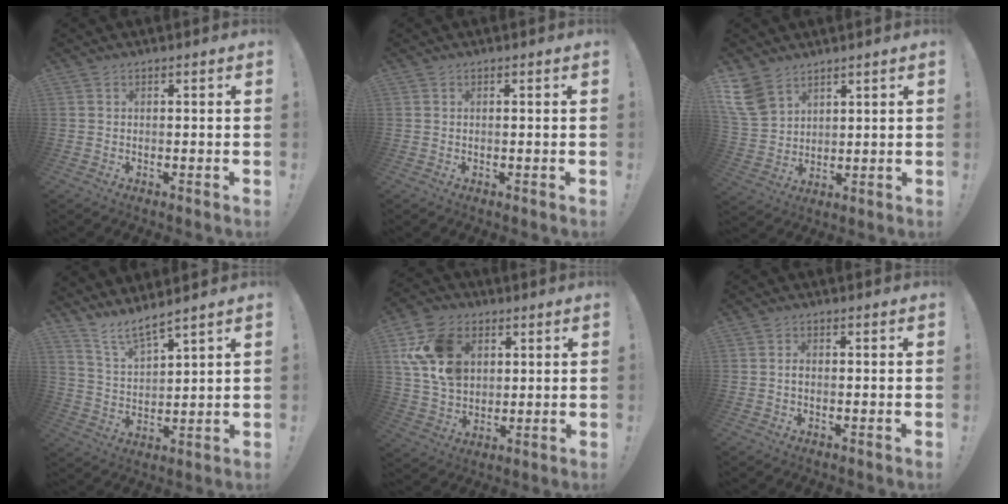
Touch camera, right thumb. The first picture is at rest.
{"total": 0.0}
{"total": 9.4, "force": [6.5, 5.8, 3.7], "torque": [-0.077, -0.036, 0.130]}
{"total": 7.7, "force": [6.8, 1.1, 3.5], "torque": [-0.078, -0.041, 0.127]}
{"total": 16.9, "force": [5.7, 12.5, 9.8], "torque": [-0.182, -0.010, 0.114]}
{"total": 0.8, "force": [-0.3, 0.5, 0.5], "torque": [-0.018, 0.007, -0.005]}